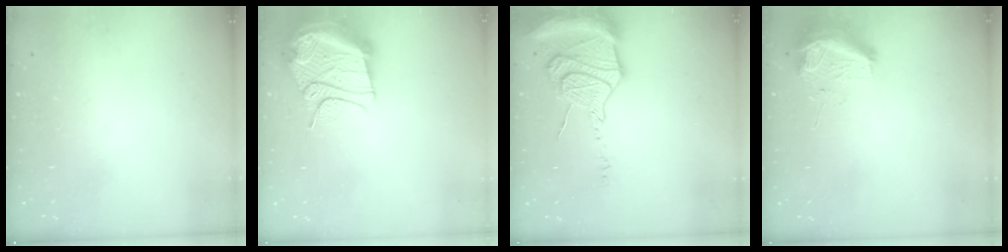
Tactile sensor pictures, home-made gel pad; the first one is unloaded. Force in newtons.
{"total": 17.5, "press": 17.4, "slide": 1.9}
{"total": 18.9, "press": 18.8, "slide": 1.8}
{"total": 9.0, "press": 8.9, "slide": 1.1}